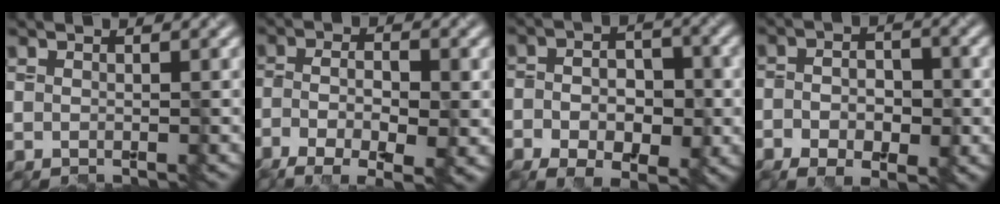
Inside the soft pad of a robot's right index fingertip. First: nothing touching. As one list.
[{"total": 7.1, "force": [-3.2, 2.1, 6.0], "torque": [-0.108, -0.006, -0.044]}, {"total": 6.8, "force": [-2.9, 3.6, 4.9], "torque": [-0.082, 0.001, -0.043]}, {"total": 5.5, "force": [-2.4, 2.7, 4.2], "torque": [-0.073, 0.000, -0.033]}]